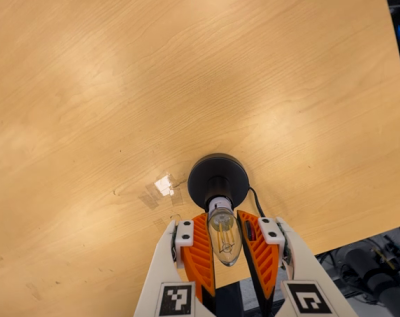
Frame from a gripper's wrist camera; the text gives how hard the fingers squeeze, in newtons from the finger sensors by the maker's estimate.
{"total": 13.1, "left": 13.3, "right": 13.0}